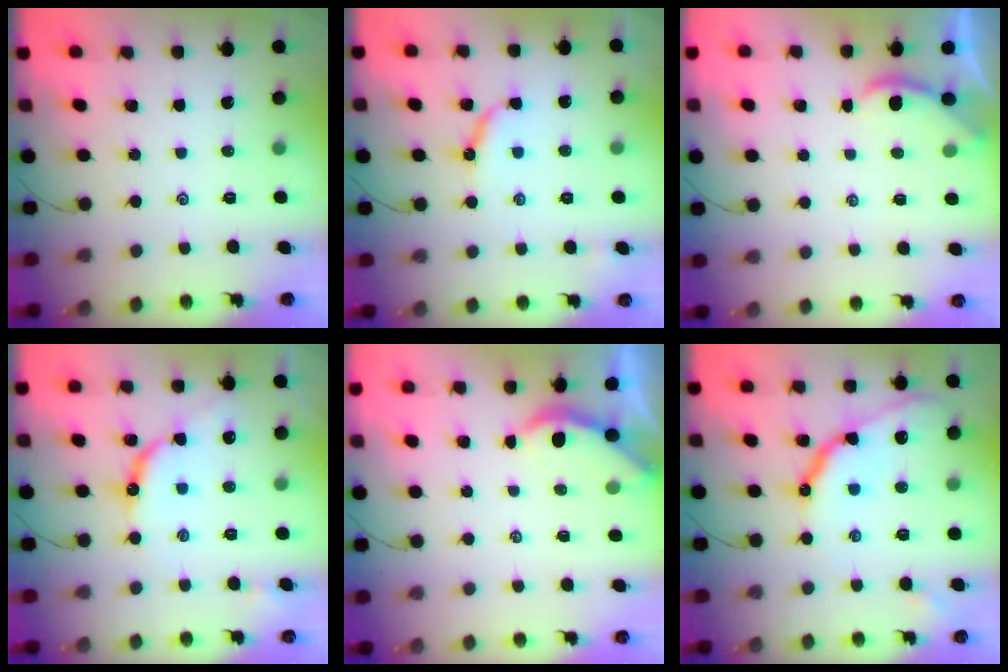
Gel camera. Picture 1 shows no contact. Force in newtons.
{"total": 7.0, "press": 7.0, "slide": 0.2}
{"total": 1.5, "press": 1.5, "slide": 0.2}
{"total": 10.3, "press": 10.2, "slide": 1.0}
{"total": 2.3, "press": 2.3, "slide": 0.5}
{"total": 12.9, "press": 12.8, "slide": 1.0}